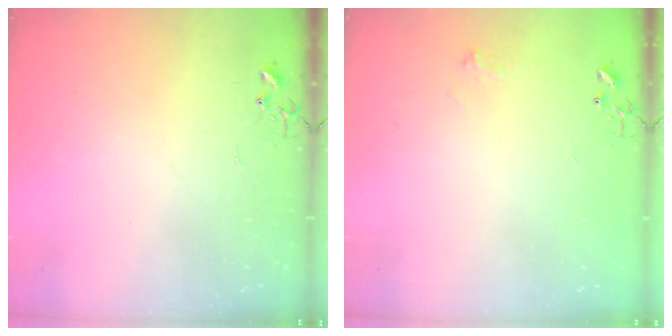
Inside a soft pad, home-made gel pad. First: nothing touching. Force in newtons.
{"total": 5.3, "press": 5.3, "slide": 0.6}